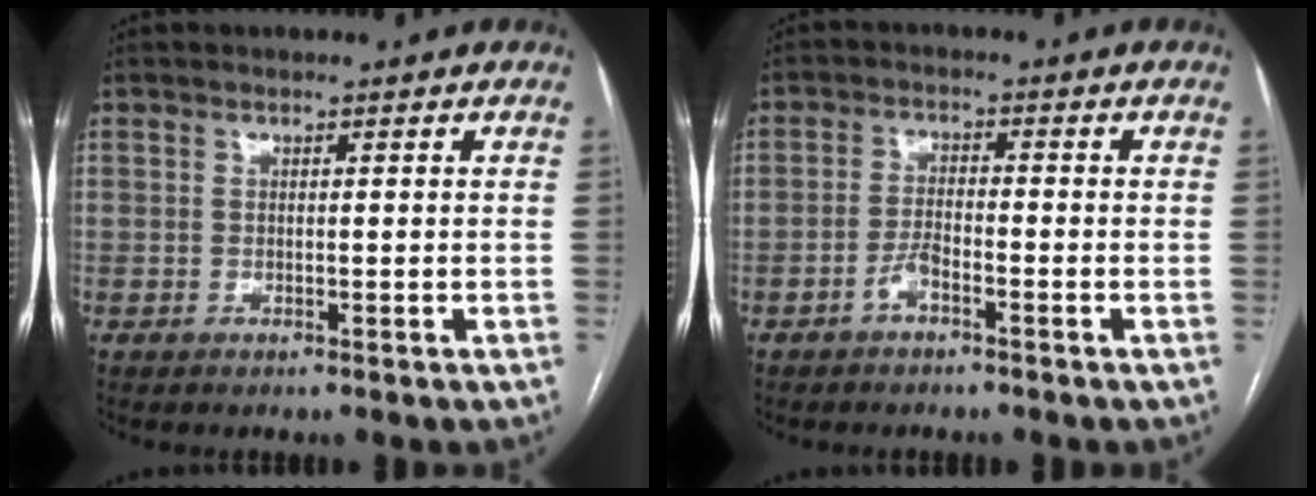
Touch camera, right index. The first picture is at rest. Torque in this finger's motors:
{"motor_torque": [0.10, 0.10, 0.05, 0.03]}